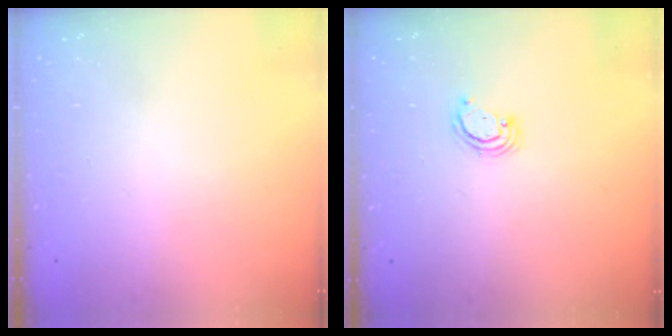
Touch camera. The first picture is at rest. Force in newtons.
{"total": 2.6, "press": 2.6, "slide": 0.3}